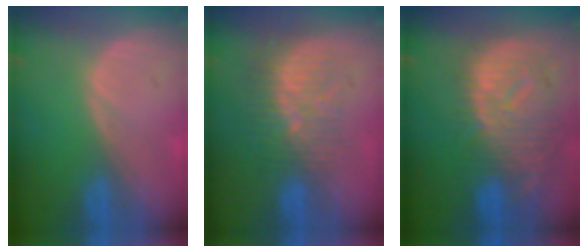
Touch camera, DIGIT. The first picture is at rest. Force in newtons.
{"total": 8.9, "press": 7.6, "slide": 4.7}
{"total": 12.4, "press": 10.8, "slide": 6.2}